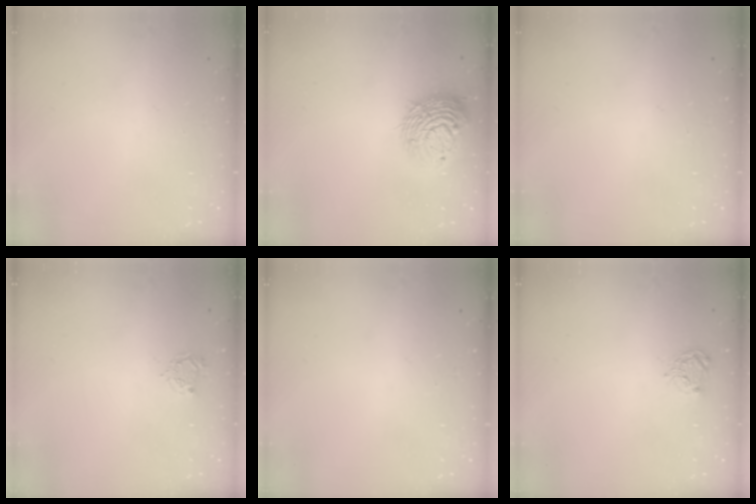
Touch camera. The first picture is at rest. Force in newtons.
{"total": 12.2, "press": 12.1, "slide": 1.0}
{"total": 0.0}
{"total": 4.5, "press": 4.4, "slide": 0.4}
{"total": 0.0}
{"total": 4.7, "press": 4.7, "slide": 0.4}